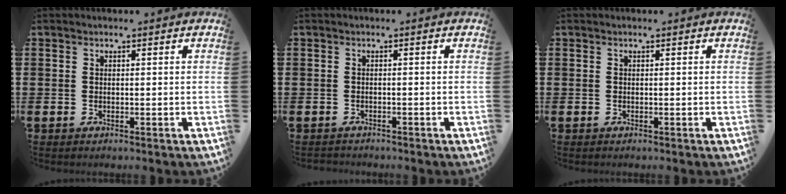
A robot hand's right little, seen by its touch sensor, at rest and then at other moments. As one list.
[{"total": 0.6, "force": [-0.6, 0.1, -0.1], "torque": [-0.002, -0.001, -0.012]}, {"total": 0.0}]